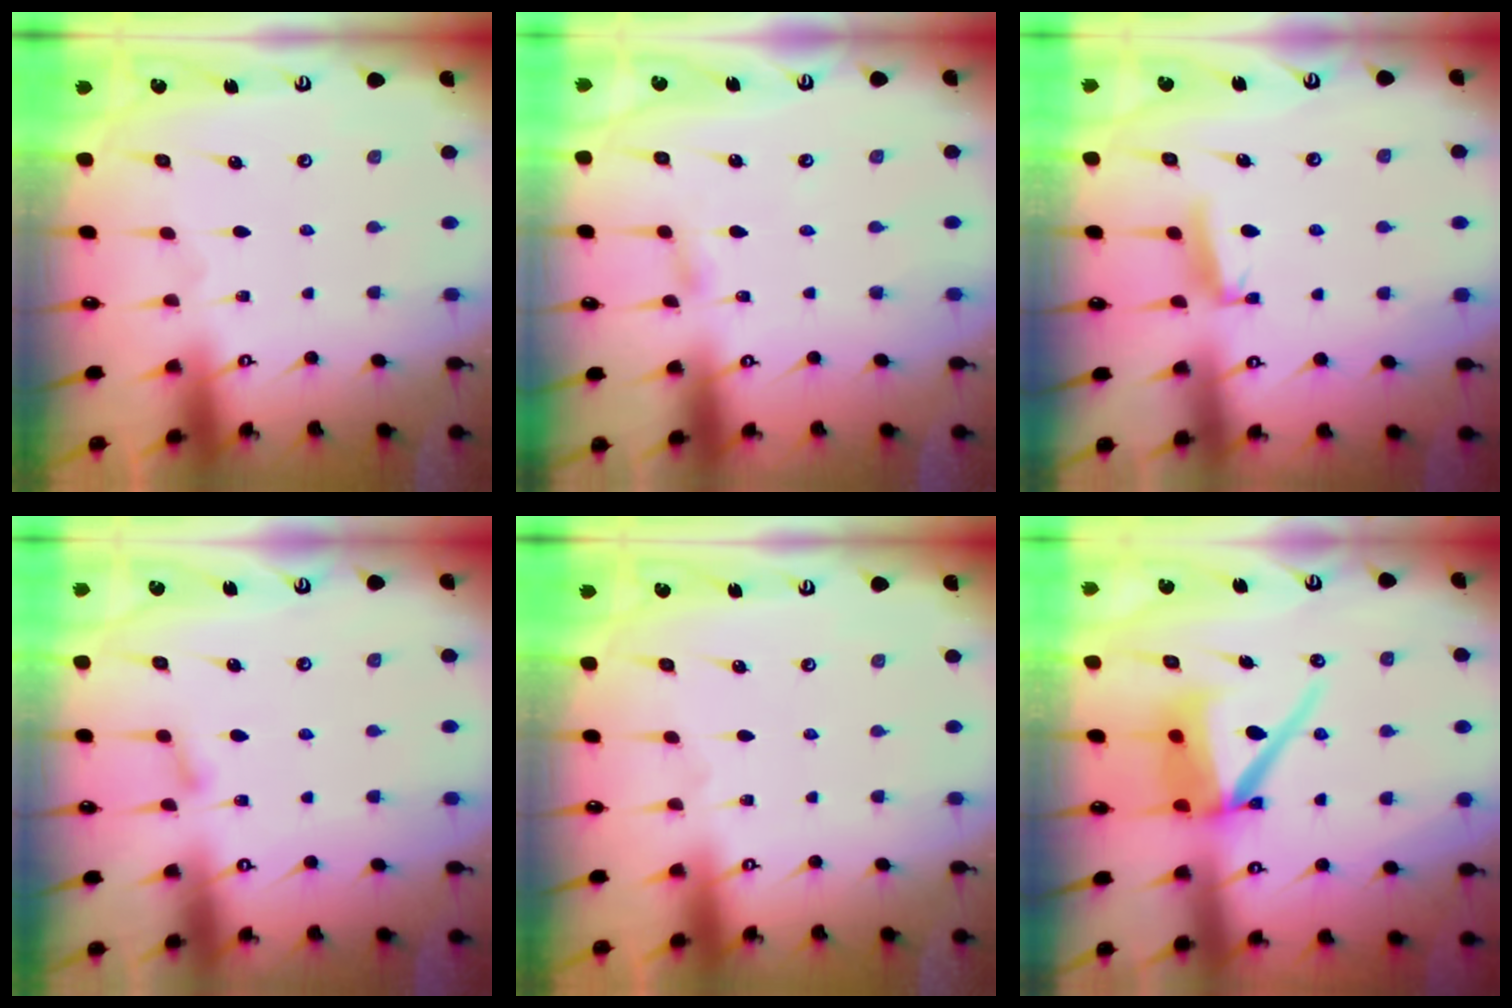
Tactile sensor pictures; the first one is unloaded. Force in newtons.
{"total": 2.8, "press": 2.8, "slide": 0.3}
{"total": 5.2, "press": 5.2, "slide": 0.9}
{"total": 5.4, "press": 5.4, "slide": 0.8}
{"total": 0.0}
{"total": 12.6, "press": 12.5, "slide": 1.6}